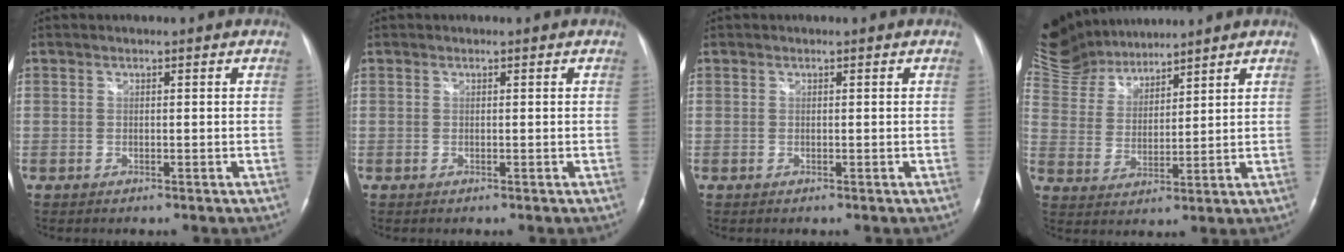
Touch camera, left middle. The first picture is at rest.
{"total": 0.0}
{"total": 0.0}
{"total": 11.9, "force": [11.4, 3.0, 1.7], "torque": [-0.047, 0.019, 0.235]}